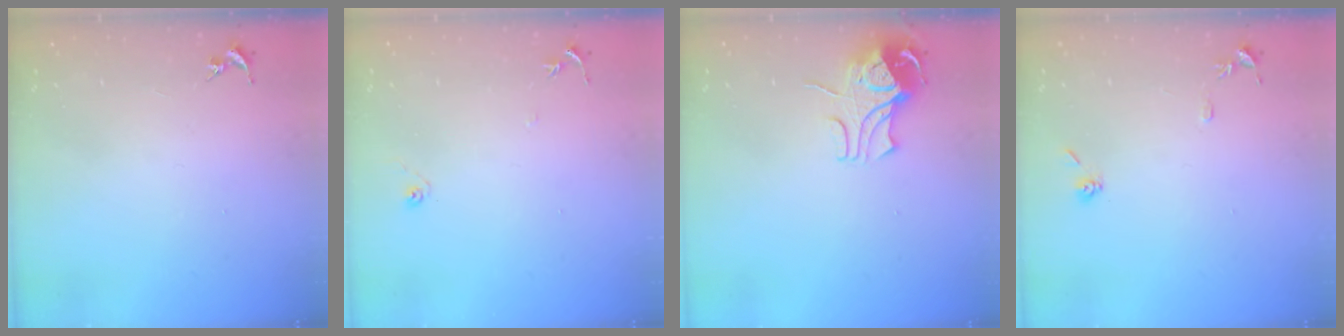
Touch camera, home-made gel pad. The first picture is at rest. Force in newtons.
{"total": 5.9, "press": 5.9, "slide": 0.6}
{"total": 9.0, "press": 8.9, "slide": 1.0}
{"total": 7.2, "press": 7.2, "slide": 0.8}